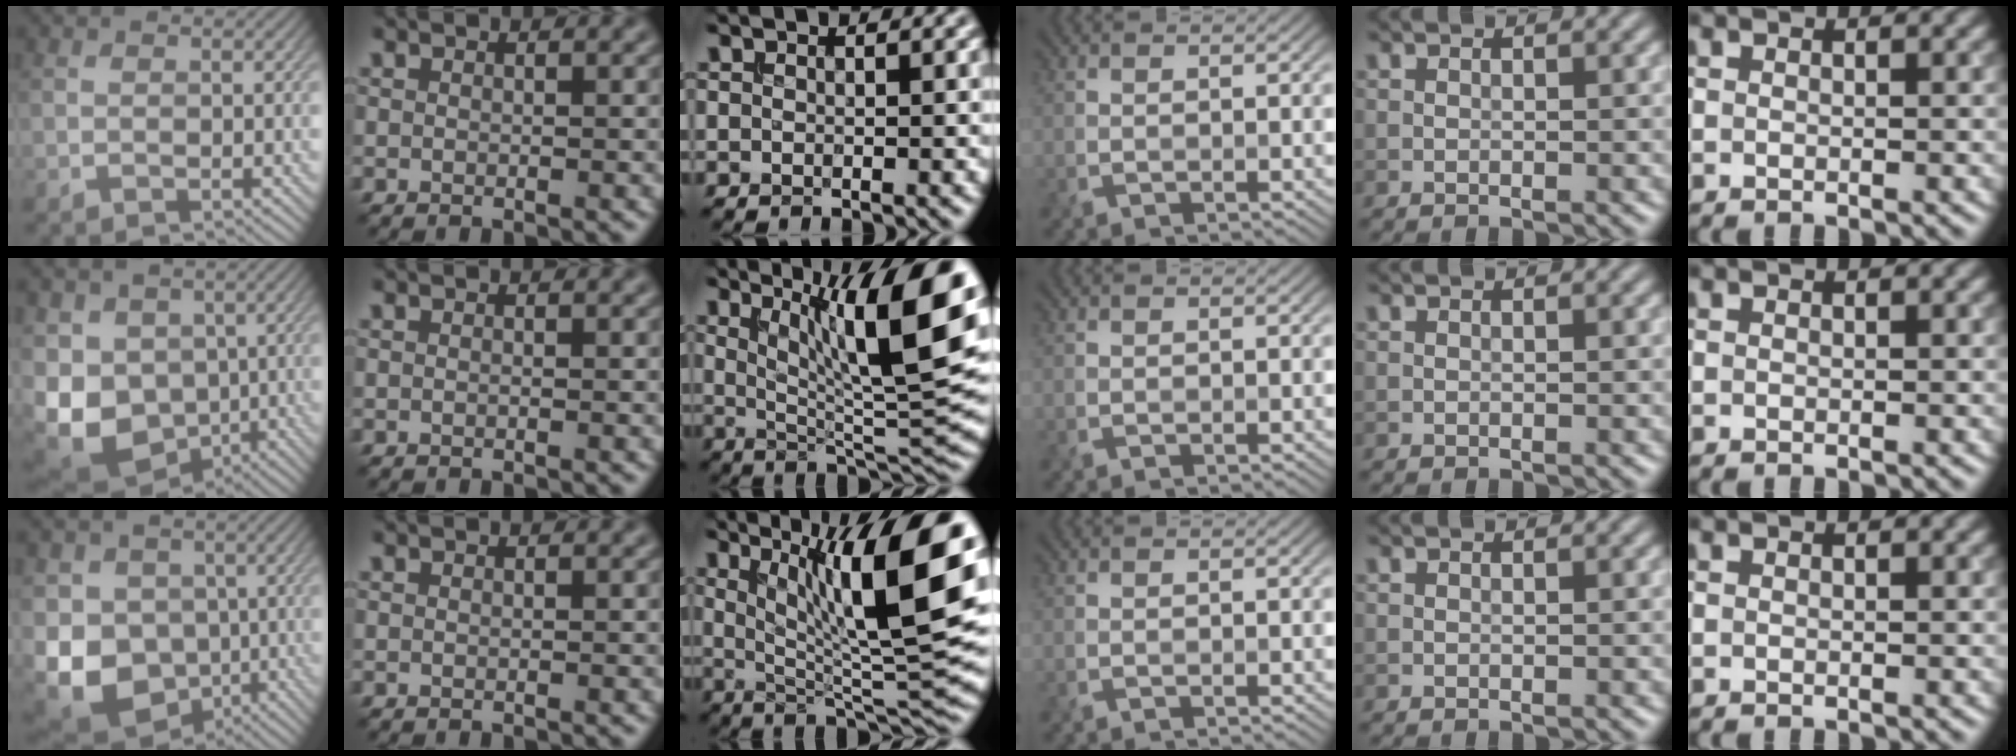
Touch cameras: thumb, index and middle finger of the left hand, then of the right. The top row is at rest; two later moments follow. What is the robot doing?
{"motion": "insert", "object": "file holder"}